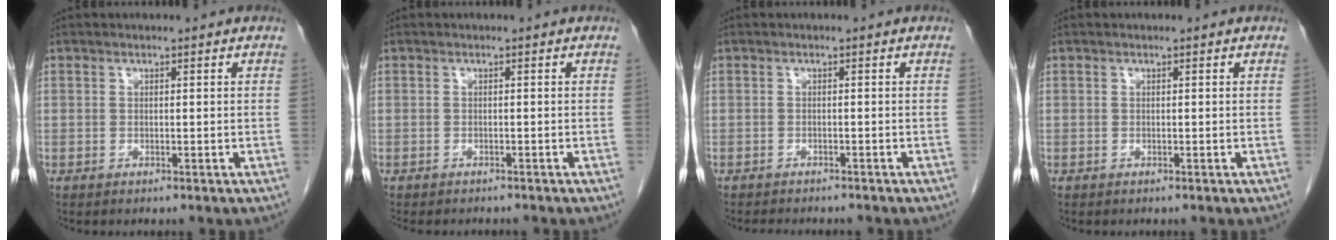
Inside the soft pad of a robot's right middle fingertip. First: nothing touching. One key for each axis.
{"total": 5.4, "fx": -4.8, "fy": 1.6, "fz": 1.9, "tx": -0.020, "ty": -0.004, "tz": -0.063}
{"total": 5.2, "fx": -4.7, "fy": 1.4, "fz": 1.9, "tx": -0.025, "ty": -0.005, "tz": -0.061}
{"total": 0.0}